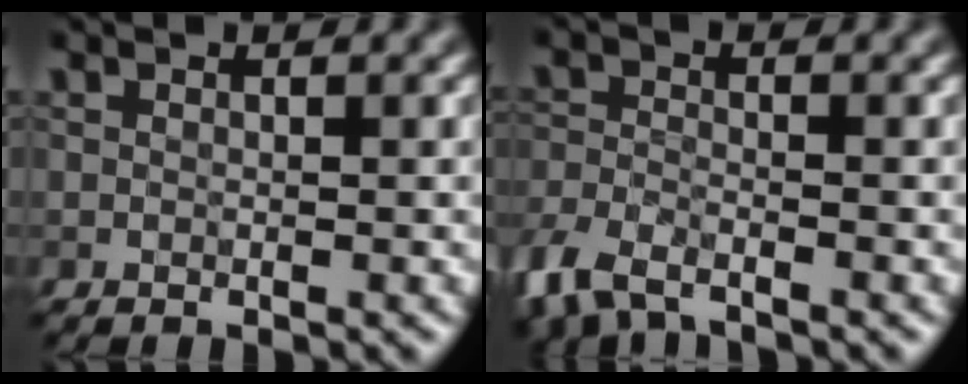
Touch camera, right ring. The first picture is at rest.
{"total": 4.4, "force": [-3.4, 1.7, 2.2], "torque": [-0.053, -0.014, -0.076]}